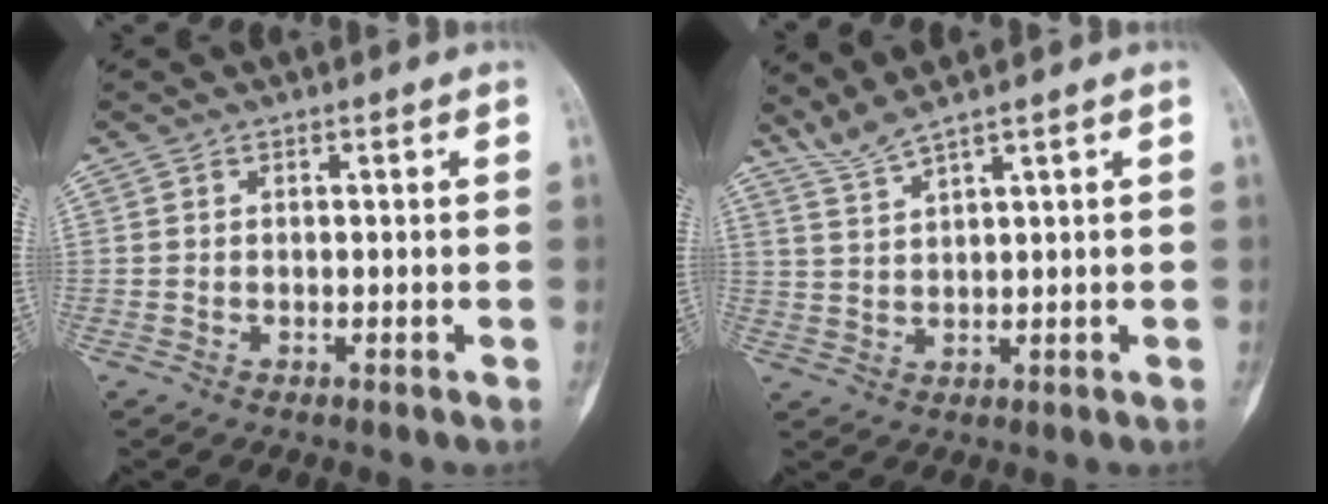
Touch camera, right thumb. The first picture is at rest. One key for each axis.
{"total": 3.7, "fx": 3.3, "fy": -1.0, "fz": 1.4, "tx": -0.044, "ty": -0.017, "tz": 0.083}